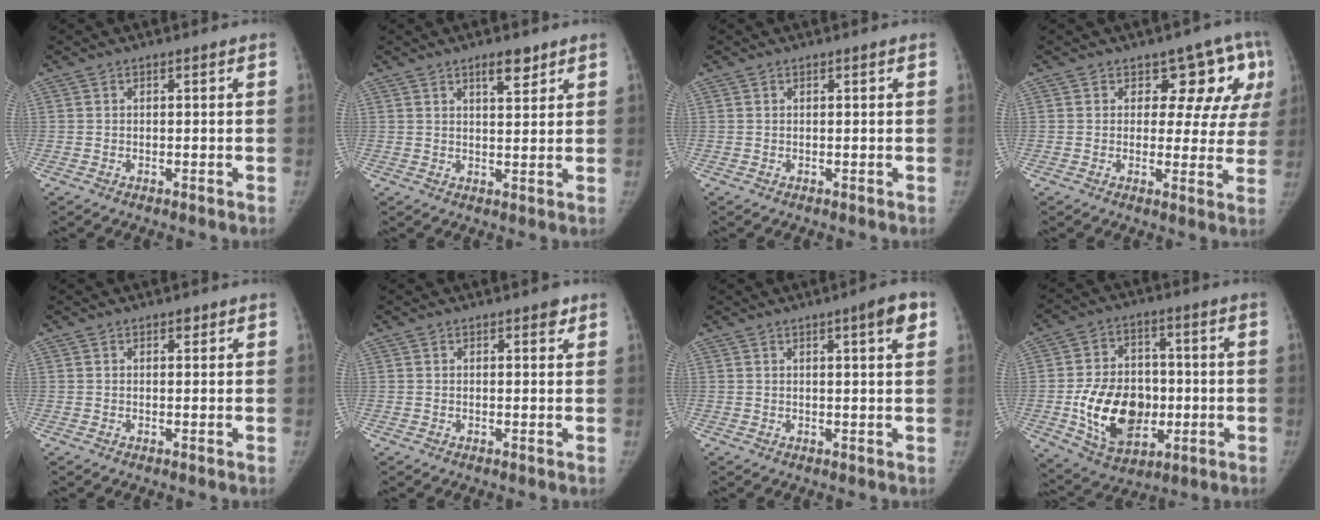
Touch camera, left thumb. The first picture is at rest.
{"total": 4.3, "force": [2.9, 1.6, 2.8], "torque": [-0.028, -0.019, 0.045]}
{"total": 0.0}
{"total": 9.9, "force": [4.8, 6.3, 5.9], "torque": [-0.017, -0.019, 0.048]}
{"total": 0.8, "force": [0.5, 0.5, 0.3], "torque": [0.002, -0.002, 0.005]}
{"total": 1.7, "force": [1.0, 0.7, 1.1], "torque": [-0.005, -0.003, 0.010]}
{"total": 4.5, "force": [2.1, 0.5, 3.9], "torque": [-0.047, -0.006, 0.028]}
{"total": 17.1, "force": [-2.8, 12.3, 11.6], "torque": [-0.154, 0.007, -0.032]}